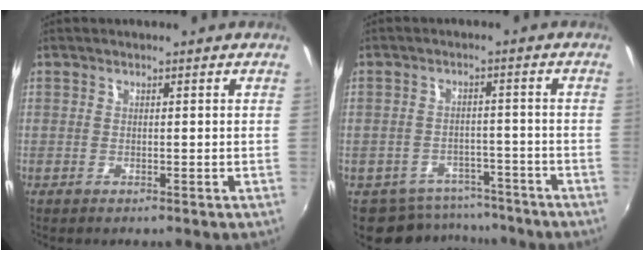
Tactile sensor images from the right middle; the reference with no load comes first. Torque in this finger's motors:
{"motor_torque": [0.42, -0.53, 0.00, -0.02]}